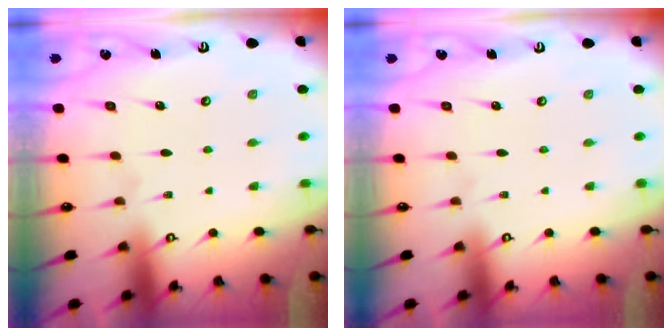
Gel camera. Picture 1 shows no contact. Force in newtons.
{"total": 0.0}